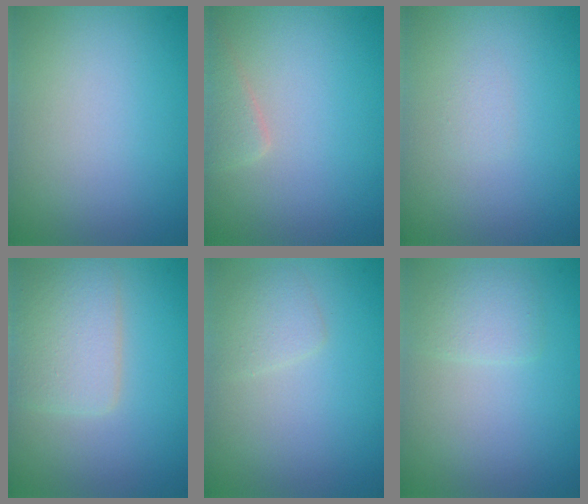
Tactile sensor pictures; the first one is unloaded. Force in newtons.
{"total": 1.7, "press": 1.7, "slide": 0.1}
{"total": 0.5, "press": 0.5, "slide": 0.1}
{"total": 4.0, "press": 4.0, "slide": 0.1}
{"total": 1.5, "press": 1.5, "slide": 0.1}
{"total": 1.6, "press": 1.6, "slide": 0.0}